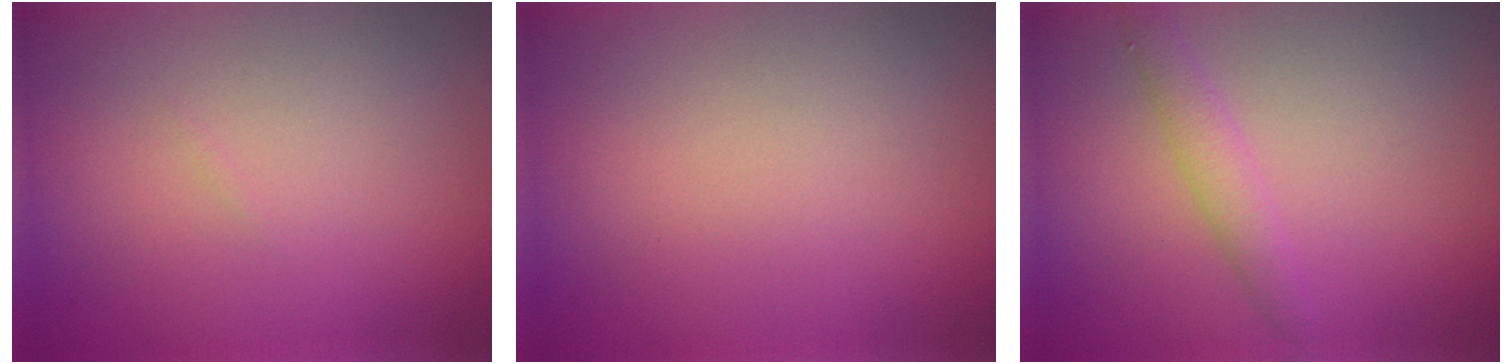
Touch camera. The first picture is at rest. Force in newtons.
{"total": 0.0}
{"total": 1.9, "press": 1.9, "slide": 0.1}